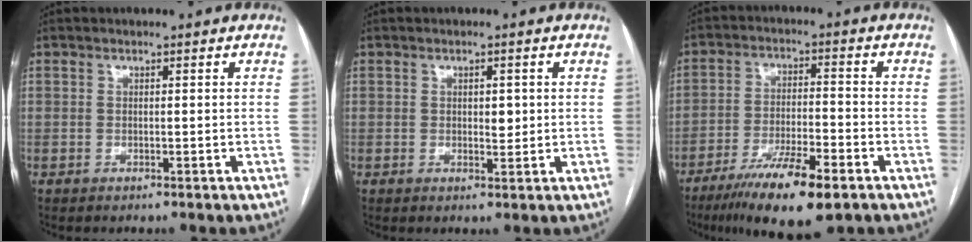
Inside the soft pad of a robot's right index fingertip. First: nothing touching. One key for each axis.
{"total": 2.1, "fx": 0.3, "fy": 1.0, "fz": 1.9, "tx": -0.027, "ty": -0.001, "tz": 0.005}
{"total": 12.4, "fx": -7.8, "fy": 2.1, "fz": 9.3, "tx": -0.164, "ty": -0.023, "tz": -0.130}